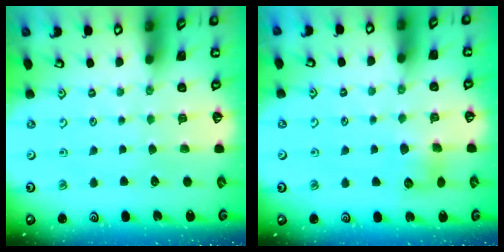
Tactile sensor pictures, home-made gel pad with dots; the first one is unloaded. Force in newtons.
{"total": 6.7, "press": 6.7, "slide": 0.9}